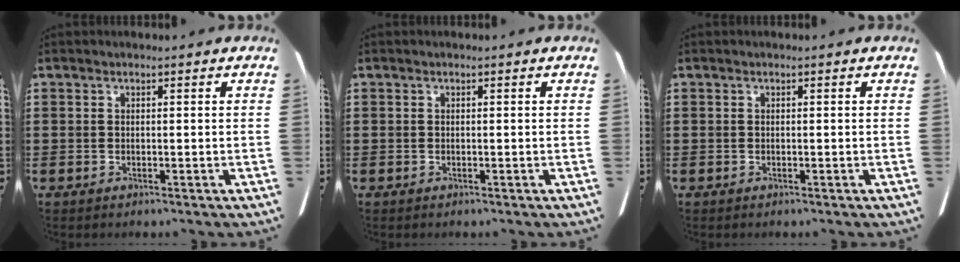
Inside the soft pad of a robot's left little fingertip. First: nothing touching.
{"total": 0.0}
{"total": 0.0}